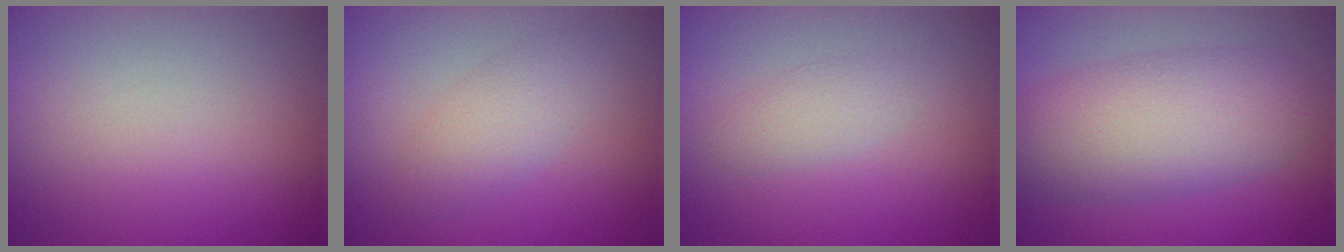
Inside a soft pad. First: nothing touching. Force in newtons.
{"total": 2.7, "press": 2.7, "slide": 0.2}
{"total": 1.6, "press": 1.6, "slide": 0.0}
{"total": 7.2, "press": 7.2, "slide": 0.2}